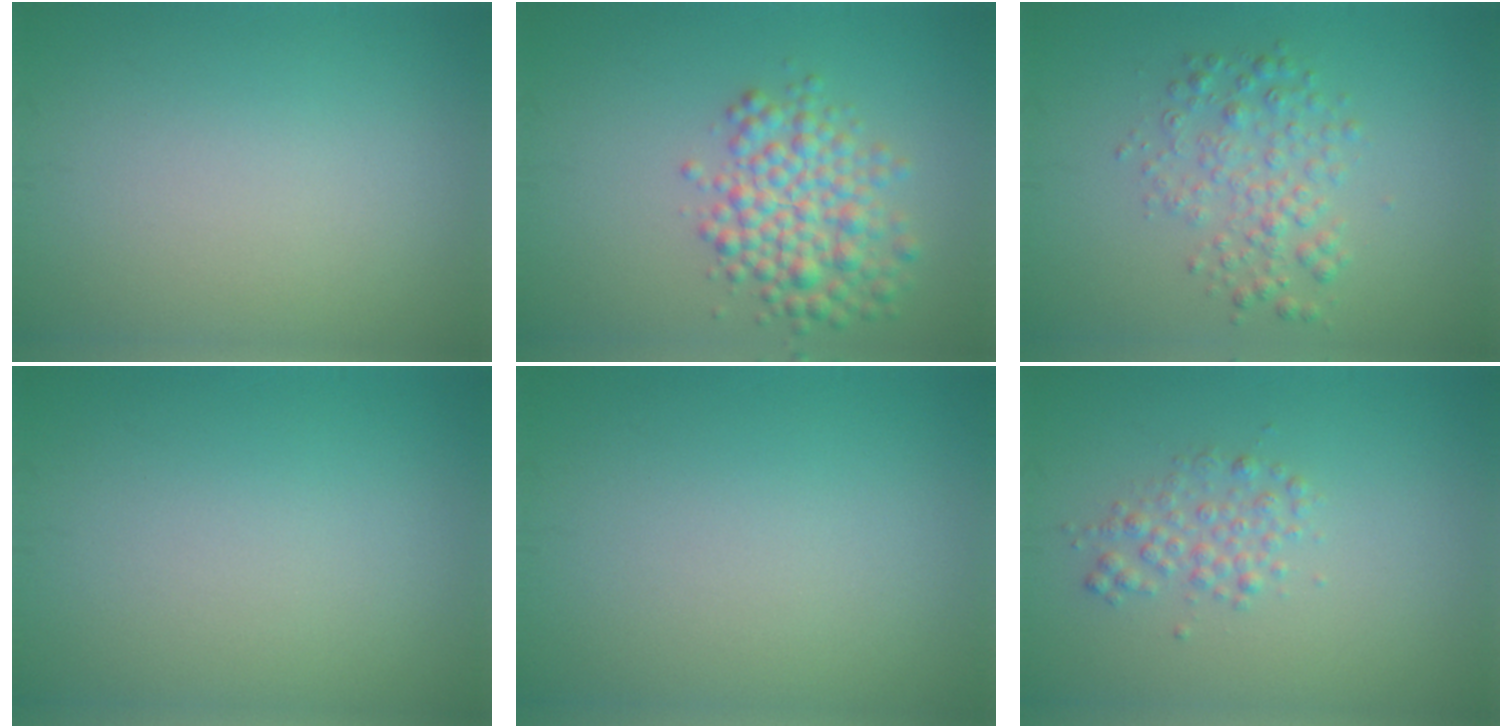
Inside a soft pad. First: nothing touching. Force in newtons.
{"total": 5.0, "press": 5.0, "slide": 0.1}
{"total": 3.1, "press": 3.1, "slide": 0.0}
{"total": 0.0}
{"total": 0.0}
{"total": 2.0, "press": 2.0, "slide": 0.0}